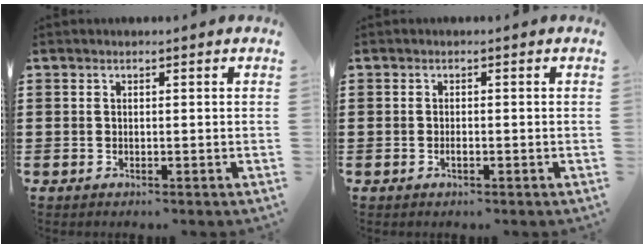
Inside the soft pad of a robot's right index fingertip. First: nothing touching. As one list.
[{"total": 0.9, "force": [-0.4, 0.2, 0.8], "torque": [-0.017, -0.007, -0.006]}]